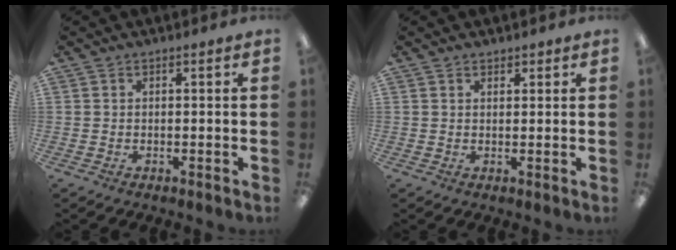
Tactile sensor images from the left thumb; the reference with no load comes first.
{"total": 1.3, "force": [1.1, 0.7, 0.2], "torque": [-0.003, 0.001, 0.021]}